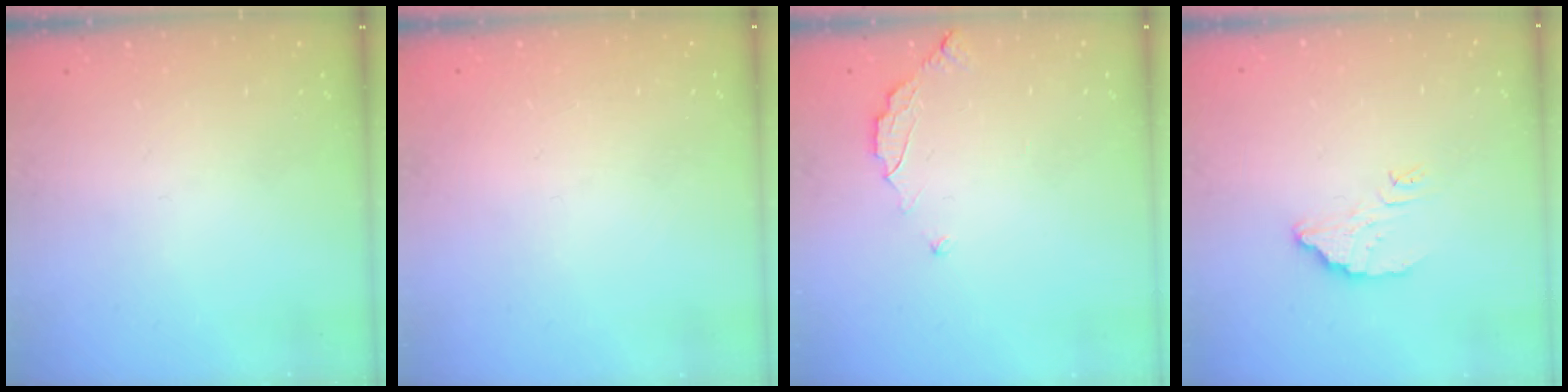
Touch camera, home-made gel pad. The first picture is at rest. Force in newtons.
{"total": 2.3, "press": 2.3, "slide": 0.1}
{"total": 2.9, "press": 2.9, "slide": 0.3}
{"total": 4.5, "press": 4.5, "slide": 0.2}